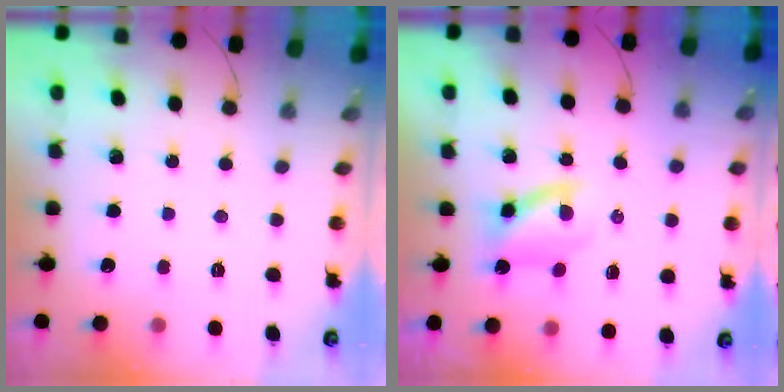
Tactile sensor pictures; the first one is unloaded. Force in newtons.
{"total": 2.8, "press": 2.7, "slide": 0.7}